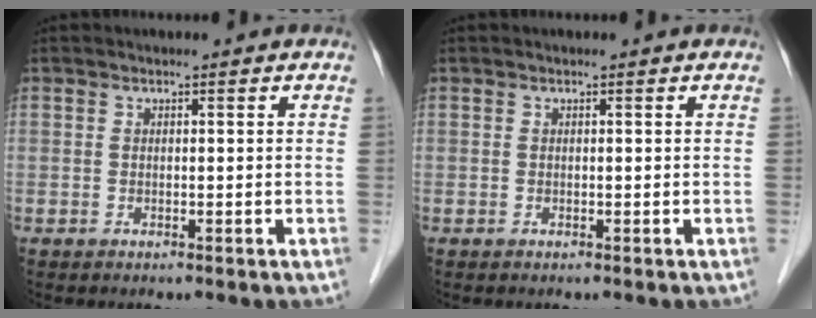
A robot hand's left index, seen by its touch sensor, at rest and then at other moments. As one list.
[{"total": 0.0}]